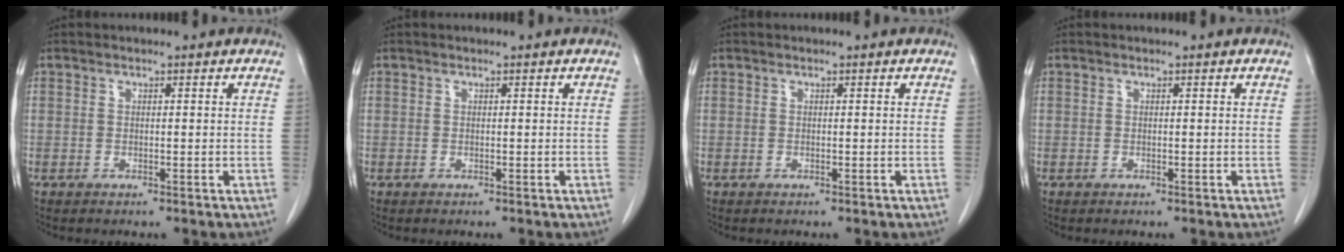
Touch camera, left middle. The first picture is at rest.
{"total": 0.0}
{"total": 0.0}
{"total": 0.0}